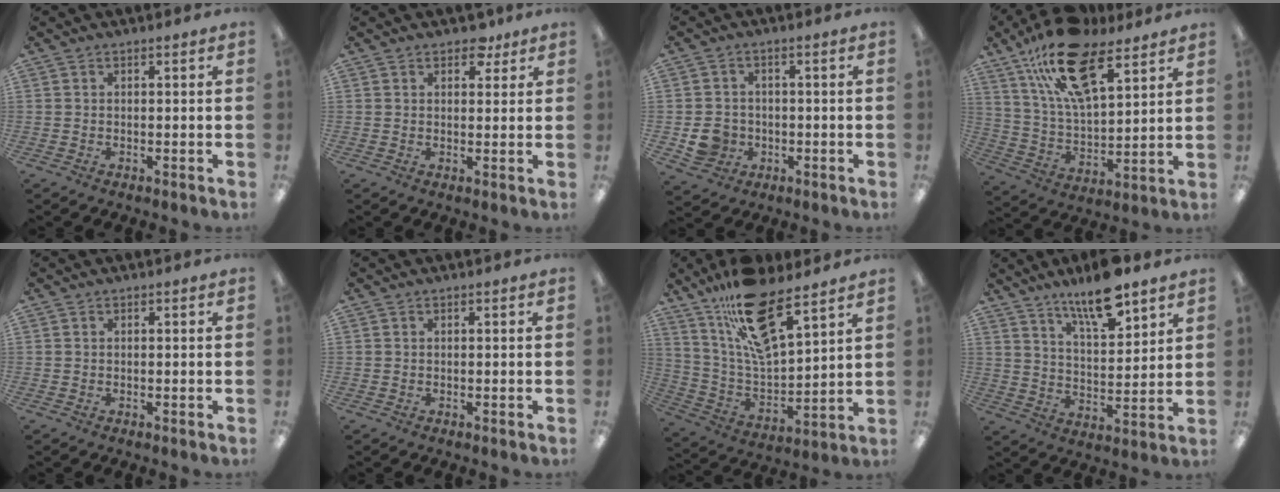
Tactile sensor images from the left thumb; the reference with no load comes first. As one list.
[{"total": 4.1, "force": [2.8, 2.3, 1.9], "torque": [-0.010, -0.007, 0.045]}, {"total": 6.1, "force": [-1.5, 5.5, 2.1], "torque": [-0.034, 0.007, -0.025]}, {"total": 20.0, "force": [12.1, 8.6, 13.3], "torque": [-0.242, -0.043, 0.214]}, {"total": 0.0}, {"total": 0.0}, {"total": 18.0, "force": [12.5, 6.2, 11.4], "torque": [-0.209, -0.066, 0.217]}, {"total": 12.5, "force": [9.7, 3.2, 7.1], "torque": [-0.114, -0.058, 0.165]}]